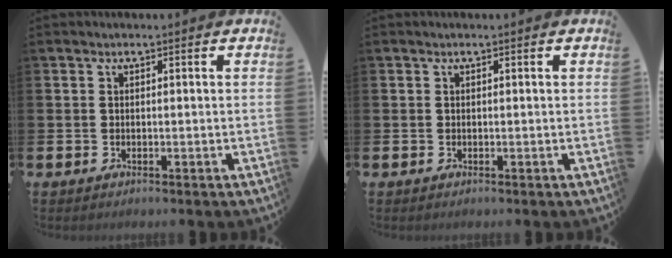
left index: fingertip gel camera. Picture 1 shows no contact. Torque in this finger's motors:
{"motor_torque": [0.04, -0.01, 0.00, -0.01]}